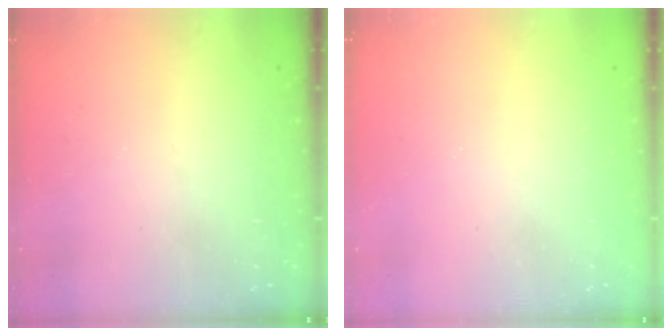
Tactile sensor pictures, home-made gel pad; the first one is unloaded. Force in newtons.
{"total": 0.0}